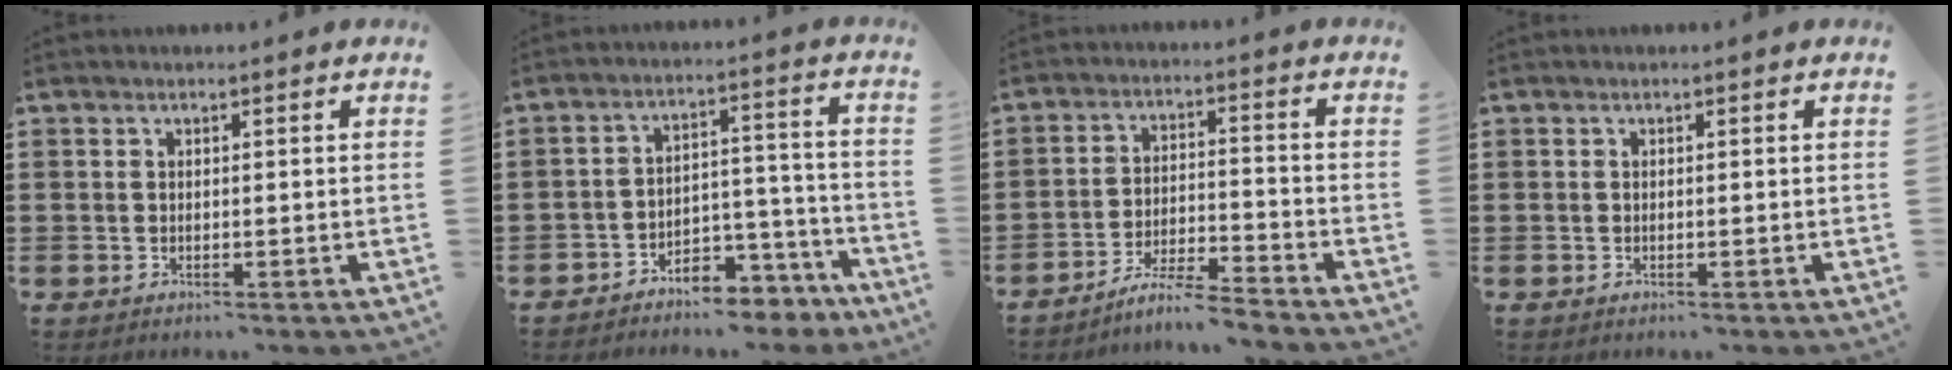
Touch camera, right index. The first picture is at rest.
{"total": 5.1, "force": [-4.7, 1.8, 0.9], "torque": [-0.017, 0.011, -0.092]}
{"total": 5.6, "force": [-5.4, -0.5, 1.6], "torque": [-0.035, -0.008, -0.106]}
{"total": 0.0}